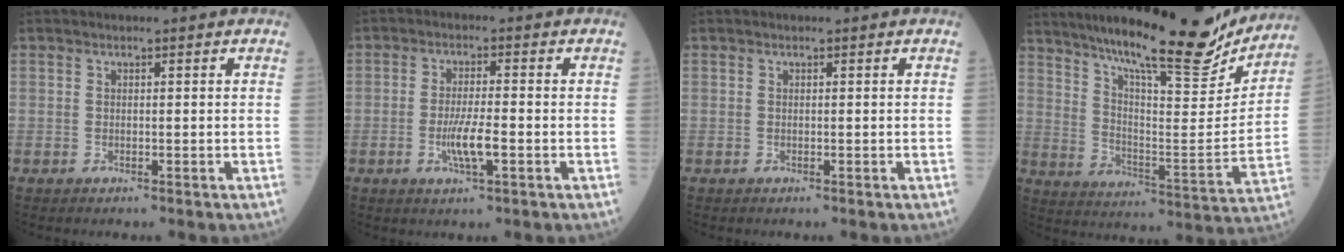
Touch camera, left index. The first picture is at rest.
{"total": 4.7, "force": [-1.6, 0.7, 4.4], "torque": [-0.091, -0.009, -0.027]}
{"total": 0.0}
{"total": 23.5, "force": [20.0, 3.3, 11.9], "torque": [-0.197, -0.031, 0.290]}